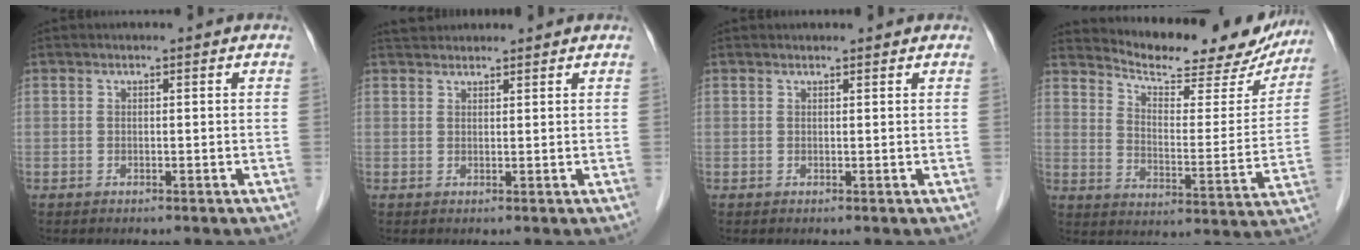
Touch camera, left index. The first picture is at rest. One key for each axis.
{"total": 3.1, "fx": 3.0, "fy": 0.6, "fz": 0.4, "tx": -0.008, "ty": 0.031, "tz": 0.052}
{"total": 1.8, "fx": 1.7, "fy": 0.4, "fz": 0.5, "tx": -0.012, "ty": 0.016, "tz": 0.021}
{"total": 20.5, "fx": 18.7, "fy": 4.7, "fz": 6.9, "tx": -0.090, "ty": -0.030, "tz": 0.242}